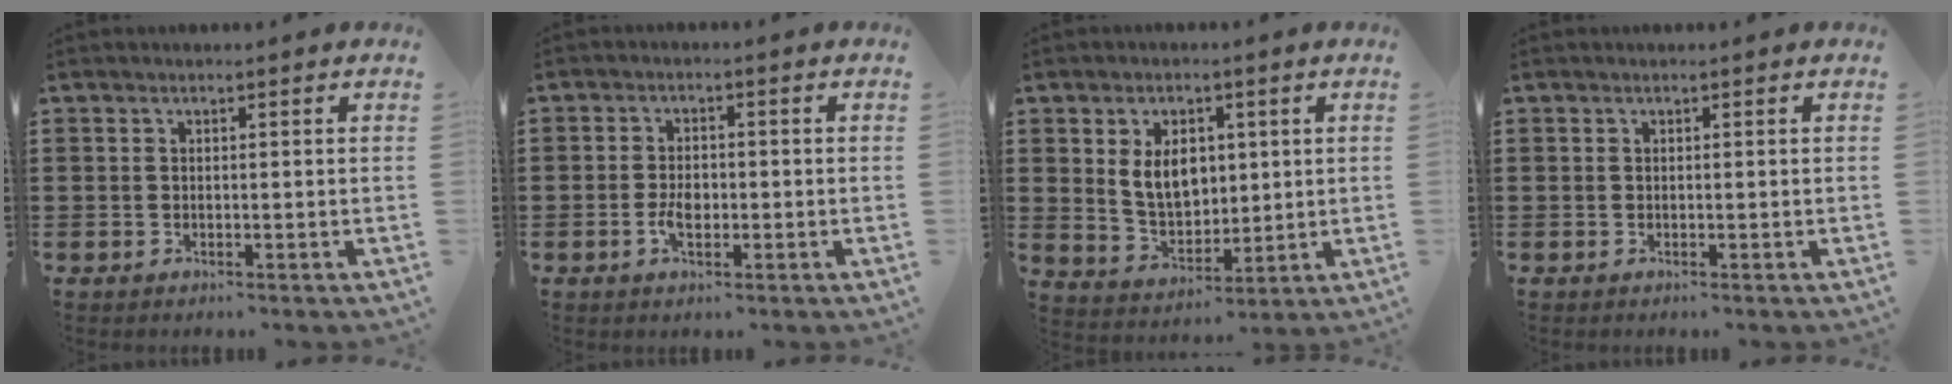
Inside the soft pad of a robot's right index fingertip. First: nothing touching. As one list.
[{"total": 3.0, "force": [-0.7, 1.7, 2.4], "torque": [-0.051, 0.001, -0.015]}, {"total": 7.1, "force": [1.7, 4.8, 5.0], "torque": [-0.094, 0.009, 0.028]}, {"total": 0.0}]